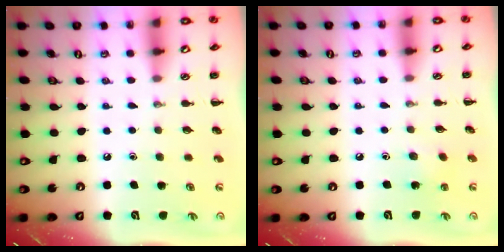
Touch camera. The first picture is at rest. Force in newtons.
{"total": 4.6, "press": 4.4, "slide": 1.5}